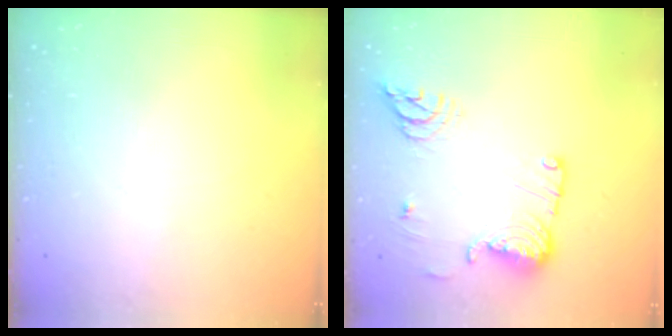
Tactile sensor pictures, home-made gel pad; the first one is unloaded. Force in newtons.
{"total": 17.5, "press": 16.1, "slide": 6.9}